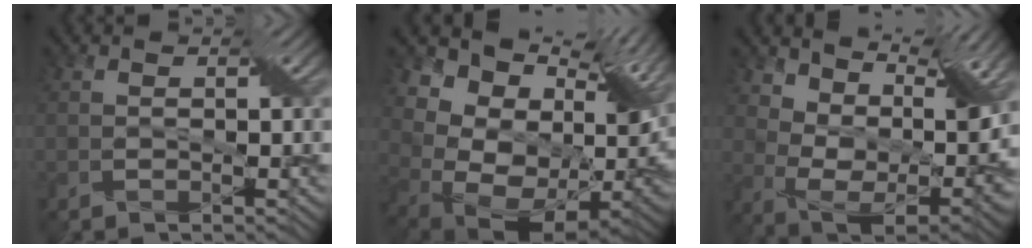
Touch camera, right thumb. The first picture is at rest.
{"total": 15.8, "force": [6.9, 9.8, 10.3], "torque": [-0.159, 0.006, 0.144]}
{"total": 11.6, "force": [8.2, 4.7, 6.7], "torque": [-0.138, -0.007, 0.133]}